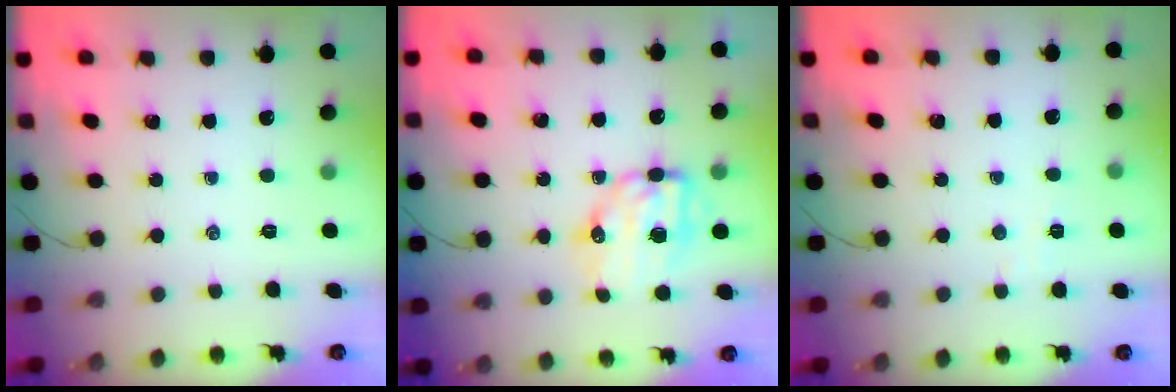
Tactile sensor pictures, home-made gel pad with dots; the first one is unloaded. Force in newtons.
{"total": 8.7, "press": 8.5, "slide": 1.8}
{"total": 2.2, "press": 2.1, "slide": 0.7}